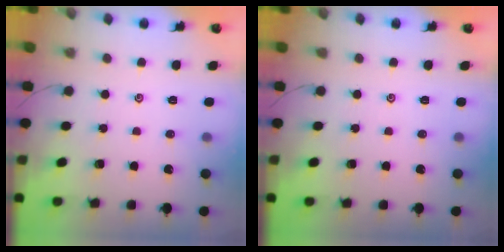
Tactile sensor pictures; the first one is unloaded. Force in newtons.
{"total": 0.0}